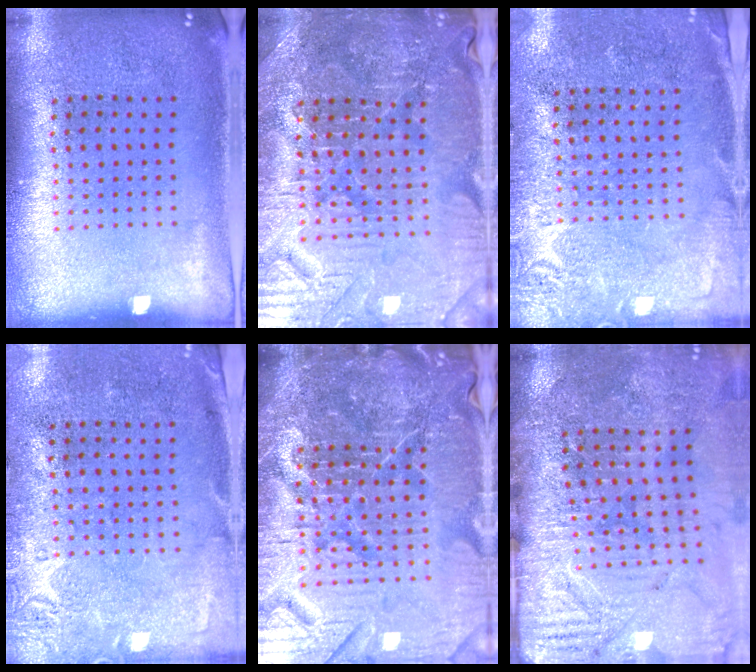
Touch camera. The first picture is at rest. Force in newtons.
{"total": 3.8, "press": 3.7, "slide": 0.5}
{"total": 2.7, "press": 2.6, "slide": 0.6}
{"total": 2.8, "press": 2.1, "slide": 1.7}
{"total": 7.2, "press": 6.4, "slide": 3.3}
{"total": 3.6, "press": 3.4, "slide": 1.2}